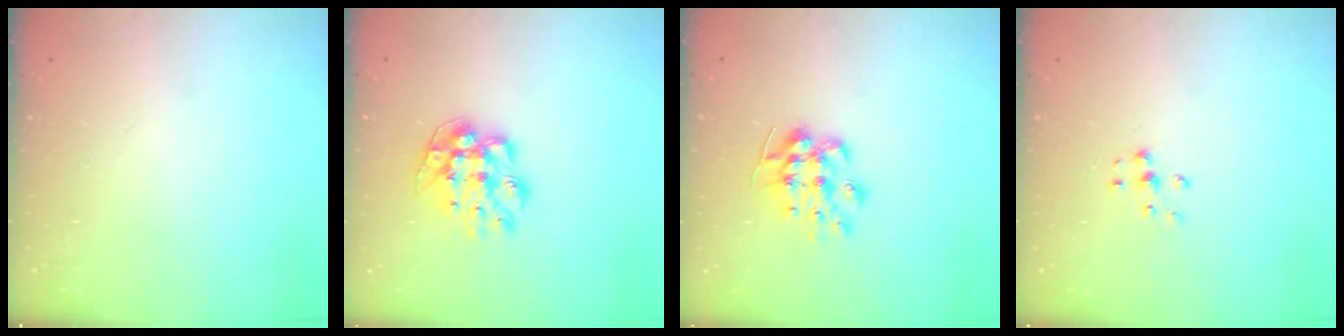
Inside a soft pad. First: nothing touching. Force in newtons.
{"total": 9.7, "press": 9.7, "slide": 0.4}
{"total": 8.9, "press": 8.8, "slide": 0.8}
{"total": 5.1, "press": 5.0, "slide": 0.7}